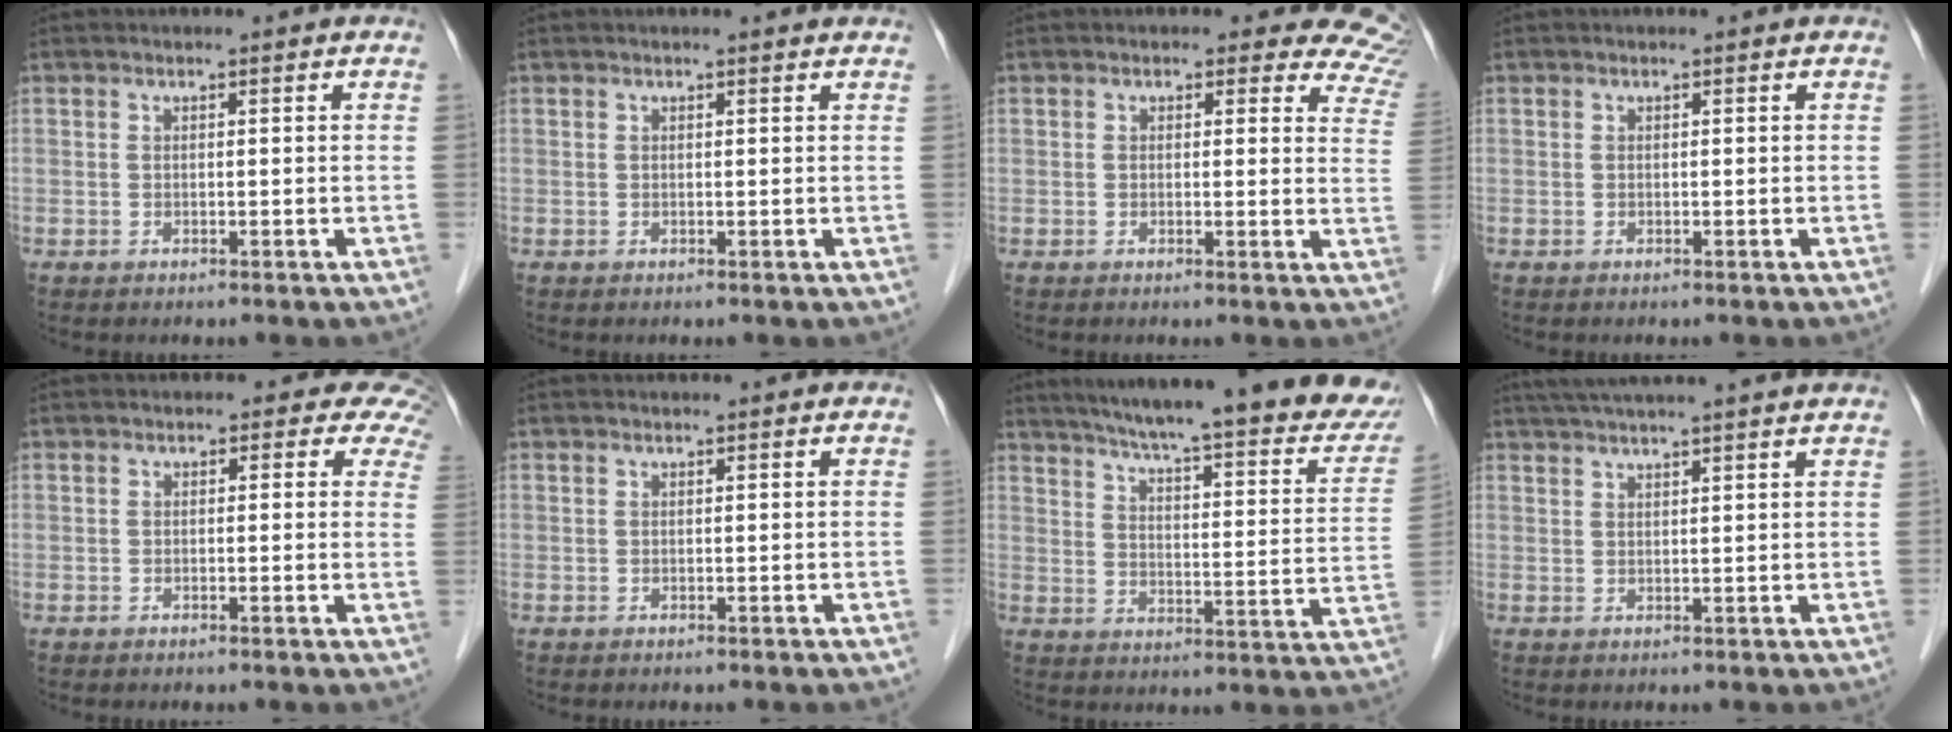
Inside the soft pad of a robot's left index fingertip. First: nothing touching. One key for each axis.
{"total": 1.5, "fx": 1.4, "fy": 0.1, "fz": 0.6, "tx": -0.013, "ty": 0.003, "tz": 0.010}
{"total": 9.7, "fx": 8.4, "fy": 4.1, "fz": 2.5, "tx": 0.021, "ty": -0.032, "tz": 0.044}
{"total": 0.0}
{"total": 4.8, "fx": 3.3, "fy": 3.0, "fz": 1.8, "tx": 0.002, "ty": 0.000, "tz": 0.003}
{"total": 0.0}
{"total": 28.1, "fx": 23.0, "fy": 3.7, "fz": 15.7, "tx": -0.217, "ty": -0.040, "tz": 0.281}
{"total": 9.6, "fx": 8.2, "fy": -0.9, "fz": 4.8, "tx": -0.079, "ty": 0.034, "tz": 0.106}